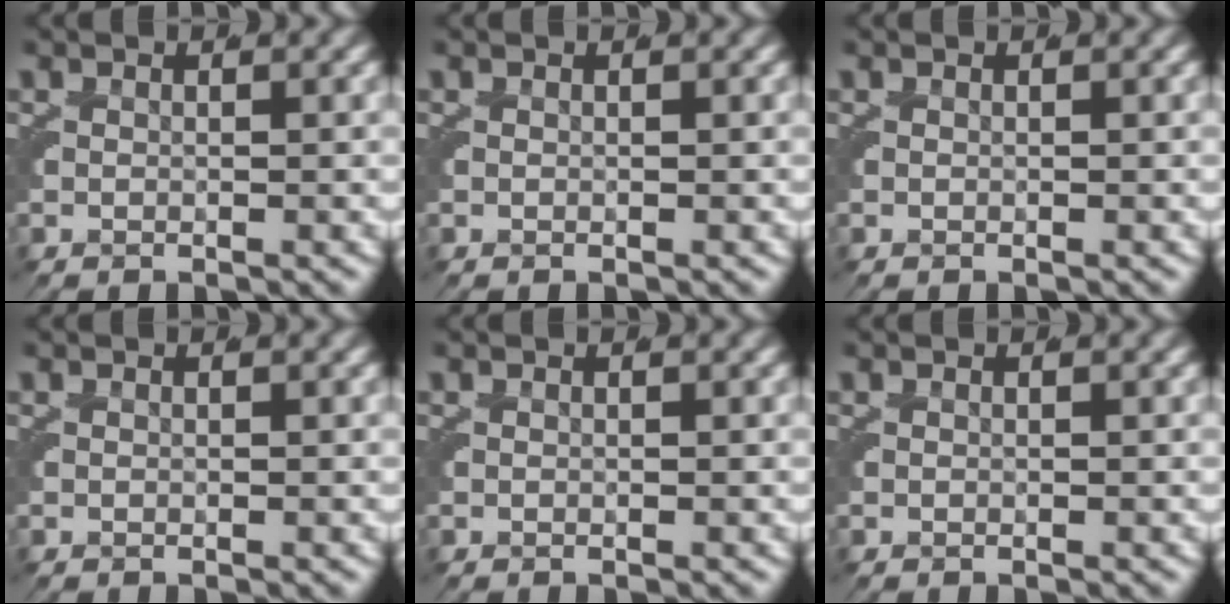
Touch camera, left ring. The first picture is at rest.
{"total": 0.0}
{"total": 0.0}
{"total": 0.0}
{"total": 0.0}
{"total": 0.0}